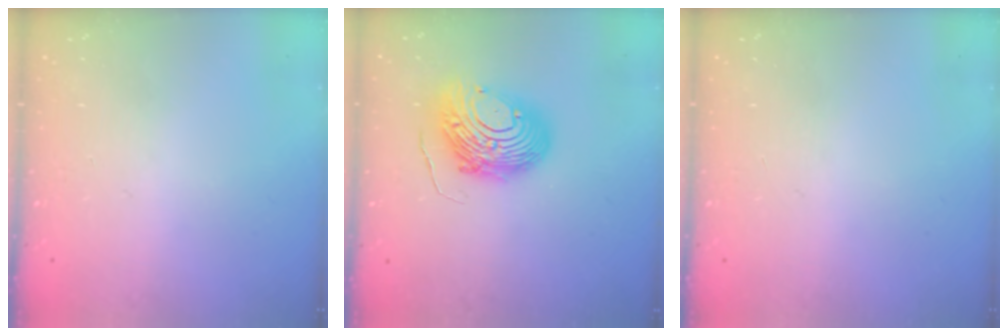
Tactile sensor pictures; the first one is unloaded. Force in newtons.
{"total": 15.1, "press": 15.1, "slide": 1.6}
{"total": 0.0}